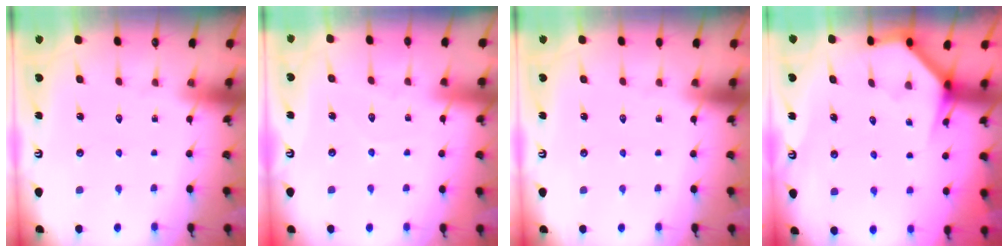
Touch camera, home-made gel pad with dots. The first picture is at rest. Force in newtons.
{"total": 3.7, "press": 3.7, "slide": 0.4}
{"total": 0.0}
{"total": 3.8, "press": 3.8, "slide": 0.2}